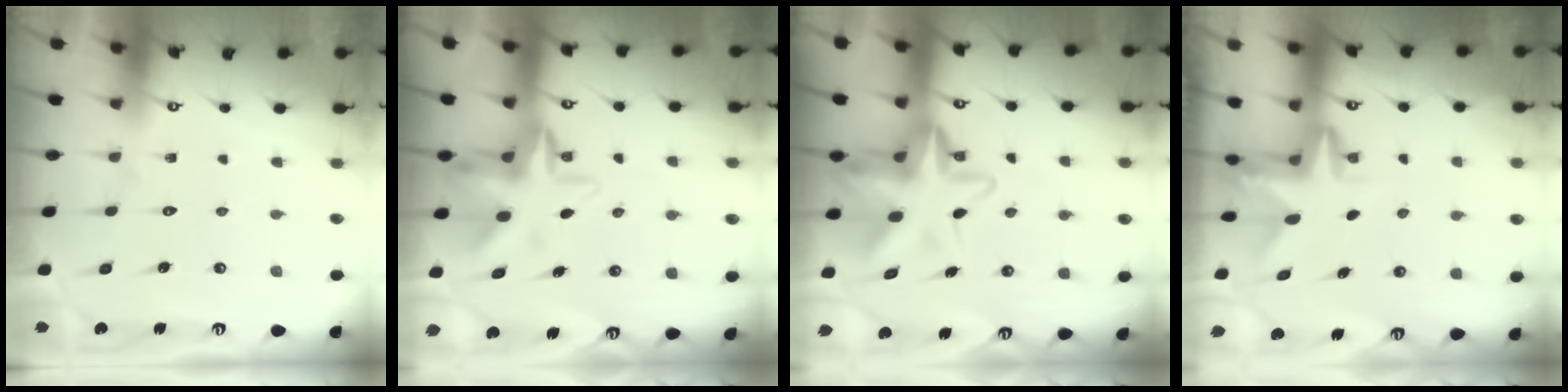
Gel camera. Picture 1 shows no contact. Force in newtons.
{"total": 8.3, "press": 8.1, "slide": 1.5}
{"total": 12.2, "press": 11.9, "slide": 2.5}
{"total": 3.2, "press": 3.2, "slide": 0.2}